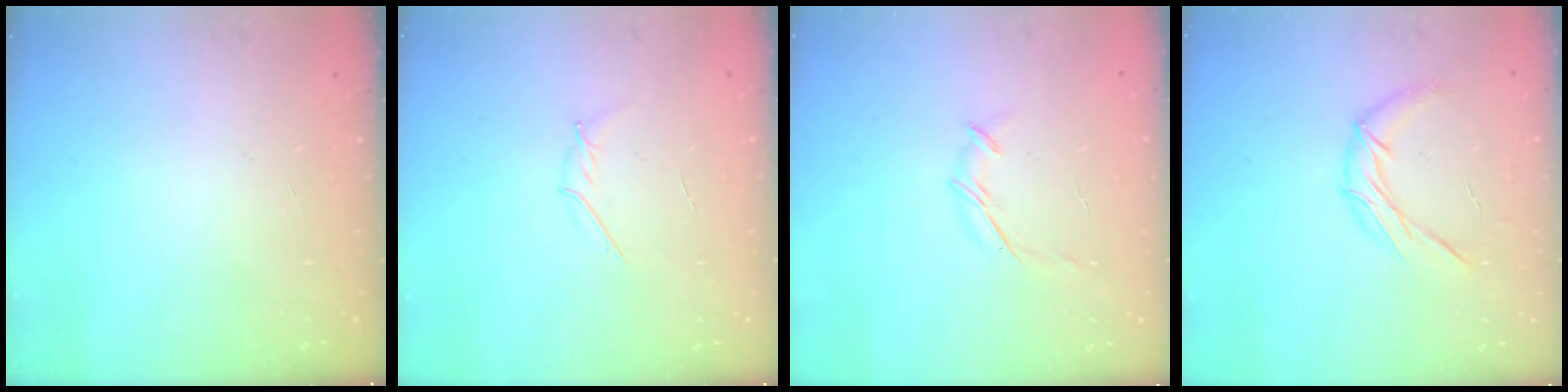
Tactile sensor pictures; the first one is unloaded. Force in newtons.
{"total": 3.6, "press": 3.5, "slide": 0.9}
{"total": 4.7, "press": 4.5, "slide": 1.1}
{"total": 8.8, "press": 8.8, "slide": 0.4}